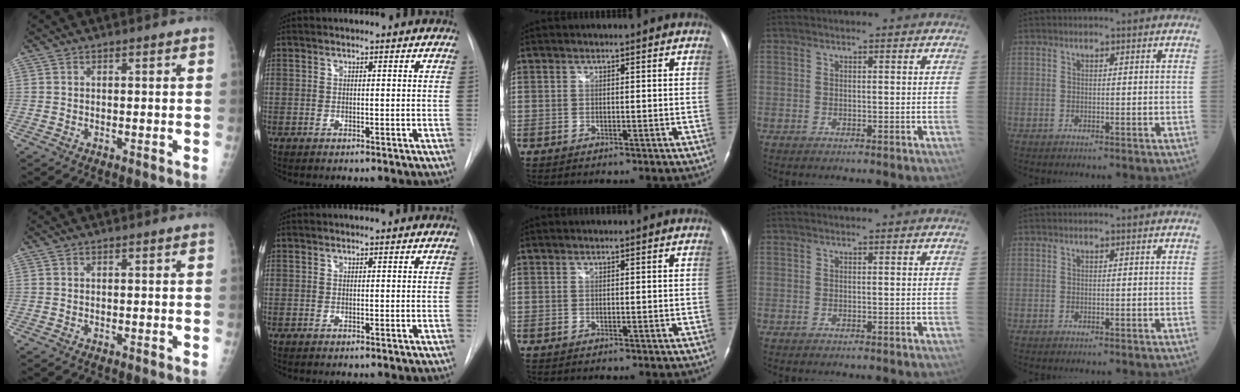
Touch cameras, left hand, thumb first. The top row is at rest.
{}